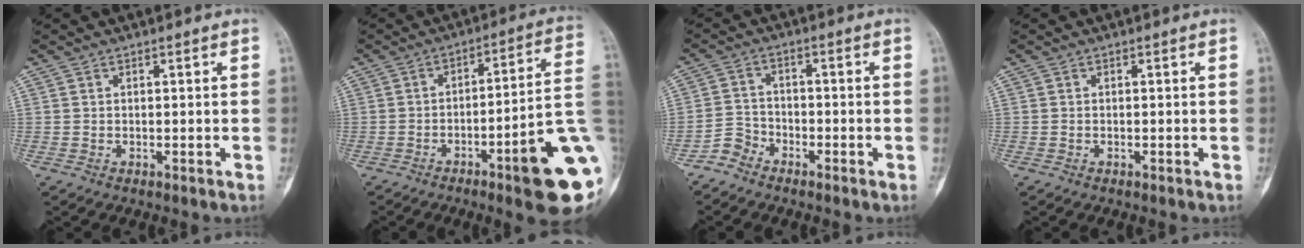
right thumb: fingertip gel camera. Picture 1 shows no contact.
{"total": 17.2, "force": [-5.8, 2.6, 16.0], "torque": [-0.166, 0.031, -0.078]}
{"total": 3.5, "force": [-3.0, 1.8, -0.3], "torque": [0.012, 0.016, -0.071]}
{"total": 0.0}